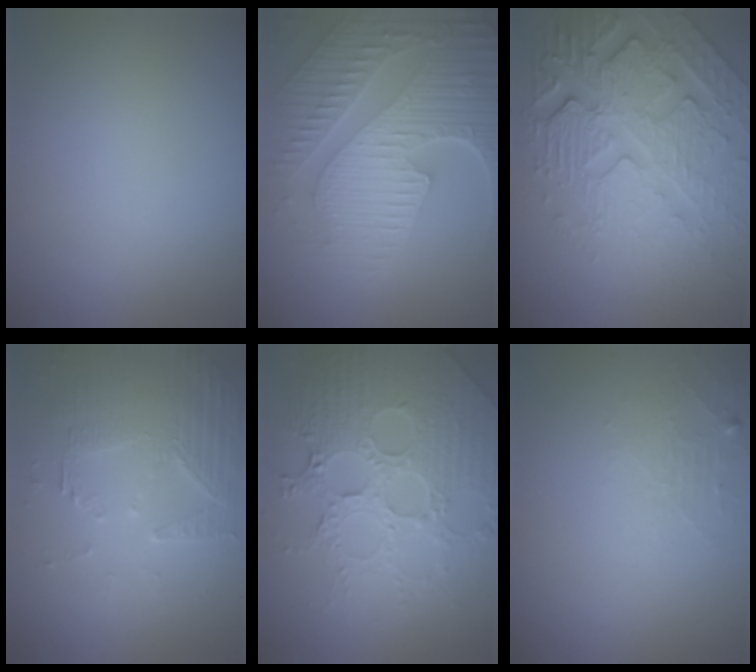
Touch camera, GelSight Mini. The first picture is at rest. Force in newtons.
{"total": 8.8, "press": 6.4, "slide": 6.0}
{"total": 8.6, "press": 5.8, "slide": 6.3}
{"total": 3.9, "press": 3.7, "slide": 1.4}
{"total": 7.9, "press": 5.8, "slide": 5.4}
{"total": 1.7, "press": 1.7, "slide": 0.3}